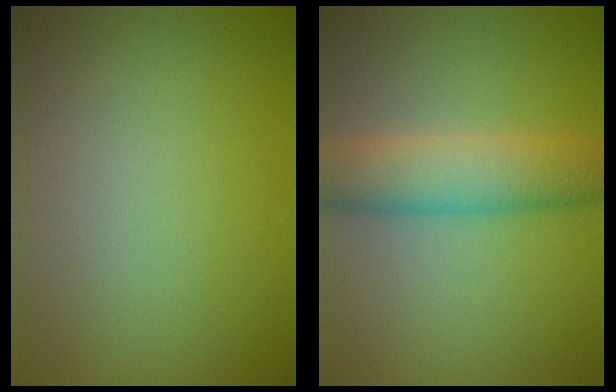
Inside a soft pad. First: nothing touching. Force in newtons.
{"total": 5.1, "press": 5.1, "slide": 0.1}